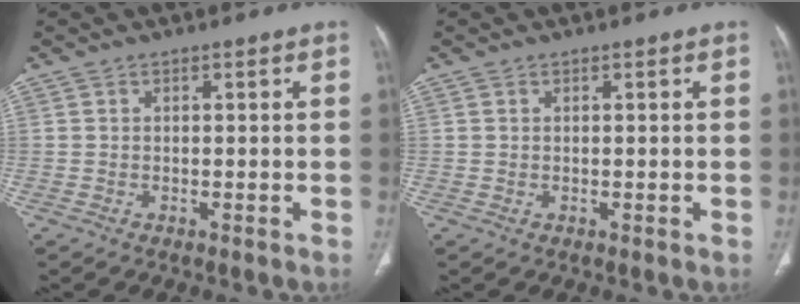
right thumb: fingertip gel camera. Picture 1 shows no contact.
{"total": 0.0}